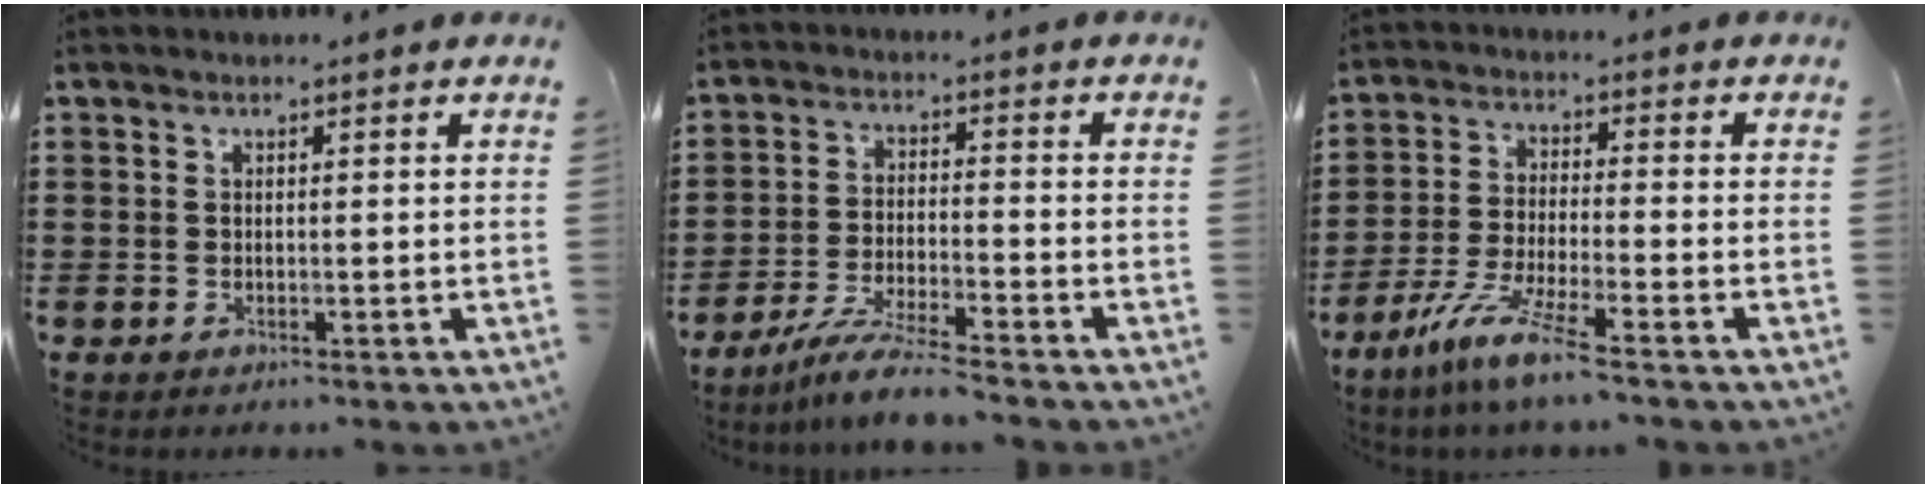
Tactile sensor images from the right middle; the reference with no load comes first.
{"total": 6.1, "force": [-5.4, -0.2, 2.9], "torque": [-0.065, -0.015, -0.104]}
{"total": 7.9, "force": [-6.0, -0.1, 5.1], "torque": [-0.114, -0.017, -0.117]}